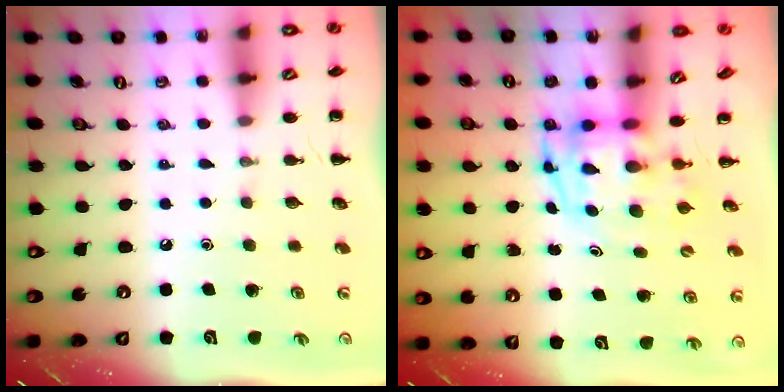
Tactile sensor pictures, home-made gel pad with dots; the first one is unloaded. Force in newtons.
{"total": 3.8, "press": 3.7, "slide": 0.6}